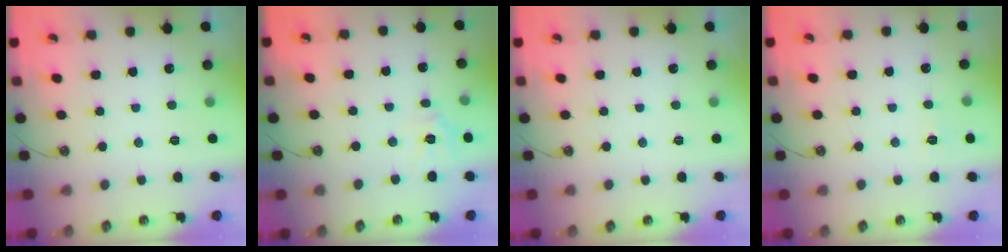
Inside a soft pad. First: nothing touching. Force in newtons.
{"total": 6.2, "press": 6.1, "slide": 0.5}
{"total": 0.0}
{"total": 3.7, "press": 3.6, "slide": 0.5}